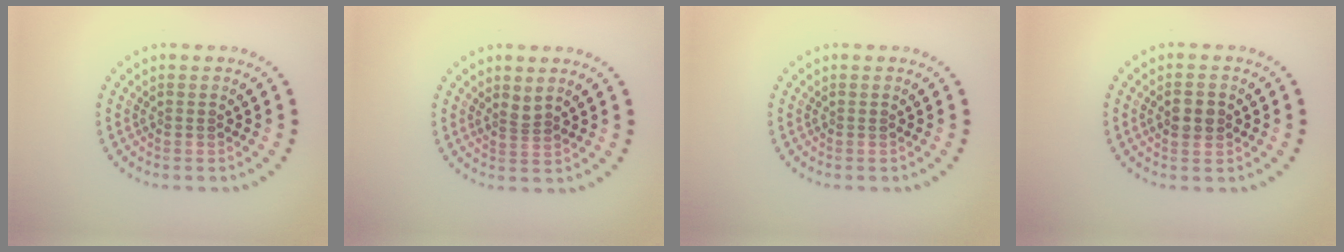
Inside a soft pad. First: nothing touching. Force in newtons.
{"total": 1.0, "press": 0.6, "slide": 0.8}
{"total": 0.0}
{"total": 2.6, "press": 2.6, "slide": 0.2}